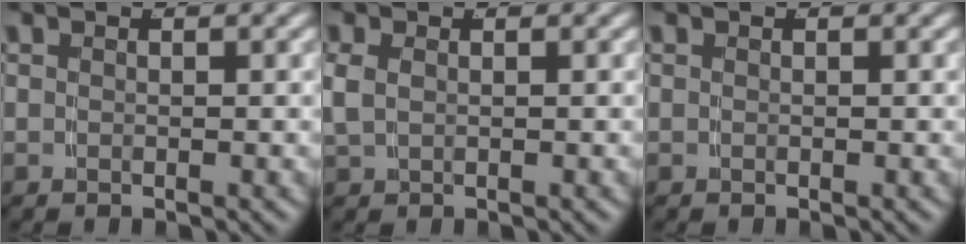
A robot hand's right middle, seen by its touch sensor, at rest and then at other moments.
{"total": 1.3, "force": [0.4, 0.7, 1.0], "torque": [-0.034, -0.003, 0.017]}
{"total": 0.0}